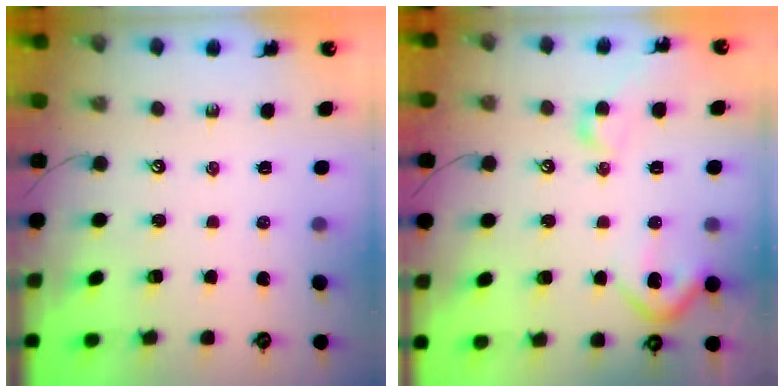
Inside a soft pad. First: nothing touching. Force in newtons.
{"total": 8.4, "press": 8.3, "slide": 1.2}